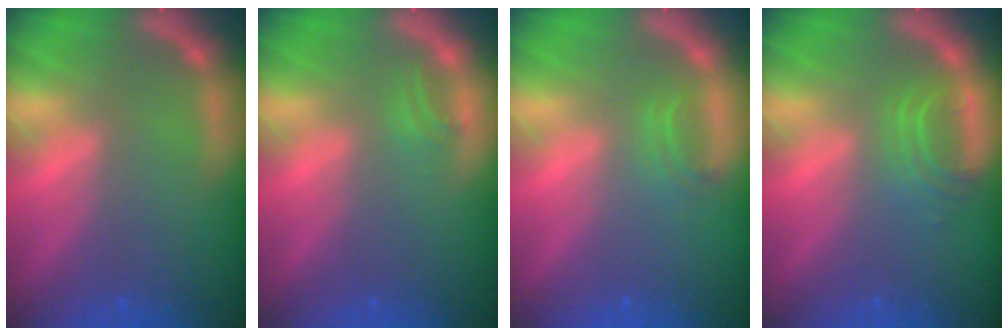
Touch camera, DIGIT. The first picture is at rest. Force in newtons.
{"total": 0.9}
{"total": 1.4}
{"total": 2.9}